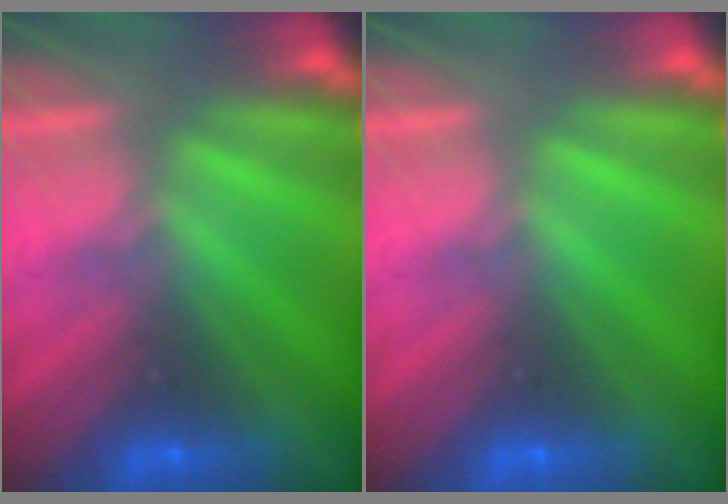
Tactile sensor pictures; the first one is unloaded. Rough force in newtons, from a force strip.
{"total": 0.0}